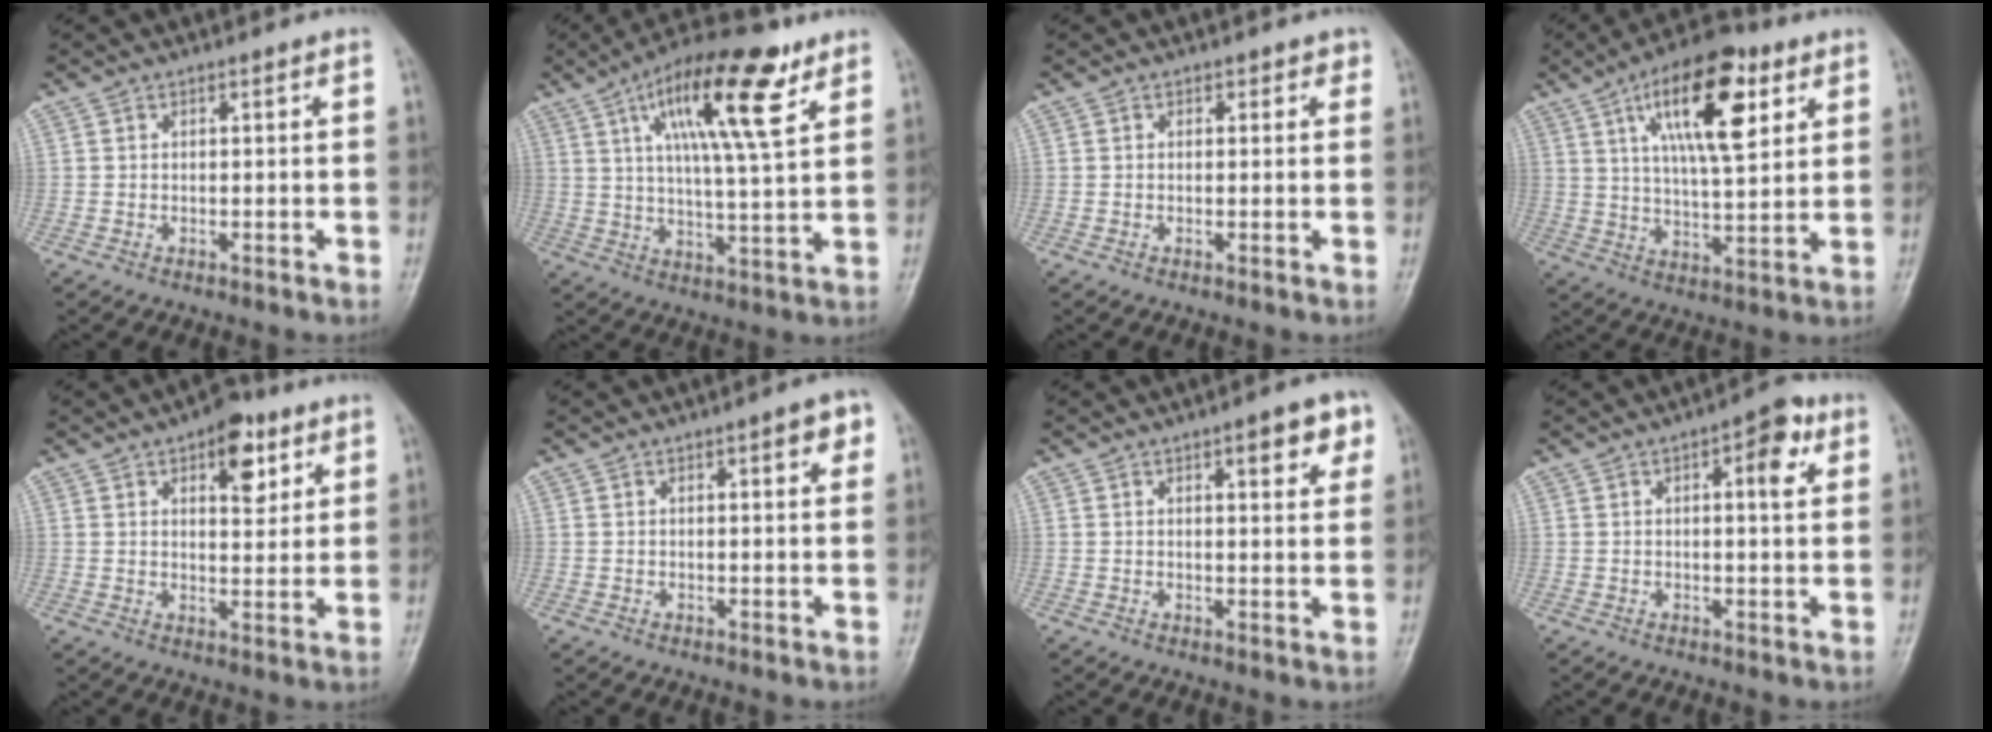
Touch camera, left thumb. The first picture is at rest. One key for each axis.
{"total": 17.5, "fx": 8.4, "fy": 4.8, "fz": 14.6, "tx": -0.224, "ty": -0.019, "tz": 0.135}
{"total": 1.2, "fx": 0.7, "fy": 0.9, "fz": 0.5, "tx": 0.013, "ty": -0.001, "tz": 0.002}
{"total": 17.4, "fx": 7.4, "fy": 6.7, "fz": 14.3, "tx": -0.207, "ty": -0.018, "tz": 0.117}
{"total": 8.6, "fx": 4.3, "fy": 4.3, "fz": 6.0, "tx": -0.054, "ty": -0.016, "tz": 0.055}
{"total": 3.8, "fx": 1.6, "fy": 1.3, "fz": 3.2, "tx": -0.030, "ty": 0.000, "tz": 0.016}
{"total": 6.4, "fx": 3.2, "fy": 2.2, "fz": 5.1, "tx": -0.045, "ty": -0.010, "tz": 0.036}
{"total": 6.2, "fx": 2.3, "fy": 2.4, "fz": 5.3, "tx": -0.058, "ty": 0.002, "tz": 0.024}